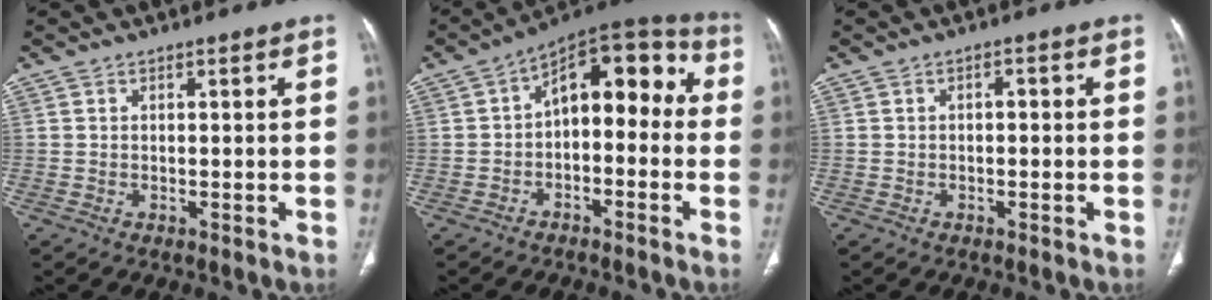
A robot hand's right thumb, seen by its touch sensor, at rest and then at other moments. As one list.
[{"total": 13.7, "force": [-0.7, 8.2, 11.0], "torque": [-0.104, 0.057, -0.025]}, {"total": 1.2, "force": [-0.2, 0.8, 0.9], "torque": [-0.005, 0.005, -0.007]}]